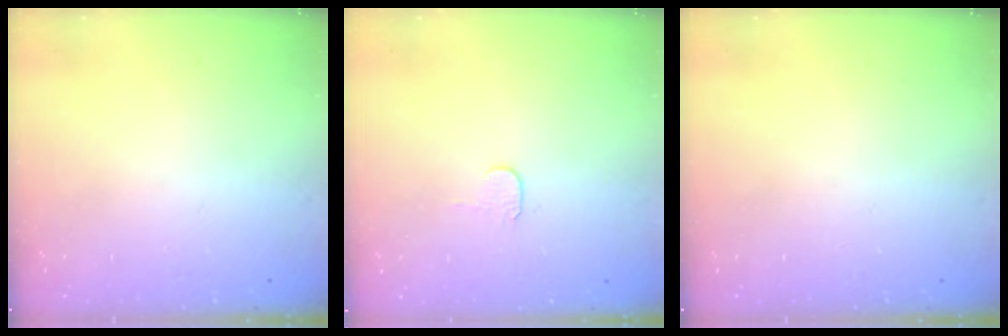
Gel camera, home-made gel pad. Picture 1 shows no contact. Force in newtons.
{"total": 3.9, "press": 3.8, "slide": 0.4}
{"total": 0.0}